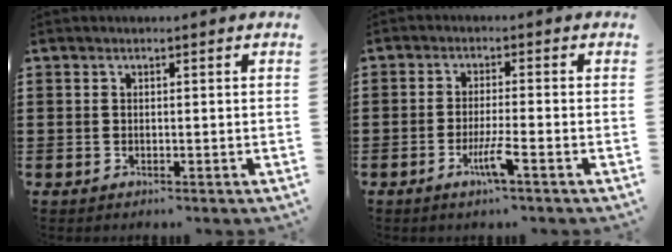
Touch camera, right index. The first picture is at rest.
{"total": 4.2, "force": [-2.3, -0.1, 3.5], "torque": [-0.071, -0.015, -0.043]}